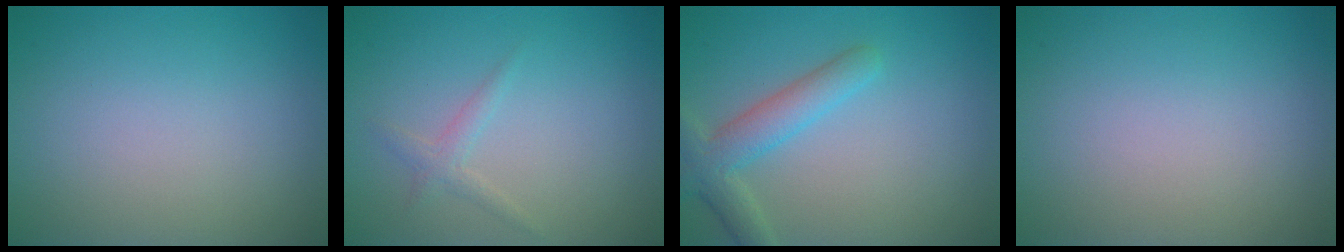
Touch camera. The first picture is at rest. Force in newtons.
{"total": 1.3, "press": 1.3, "slide": 0.0}
{"total": 3.8, "press": 3.8, "slide": 0.3}
{"total": 0.0}